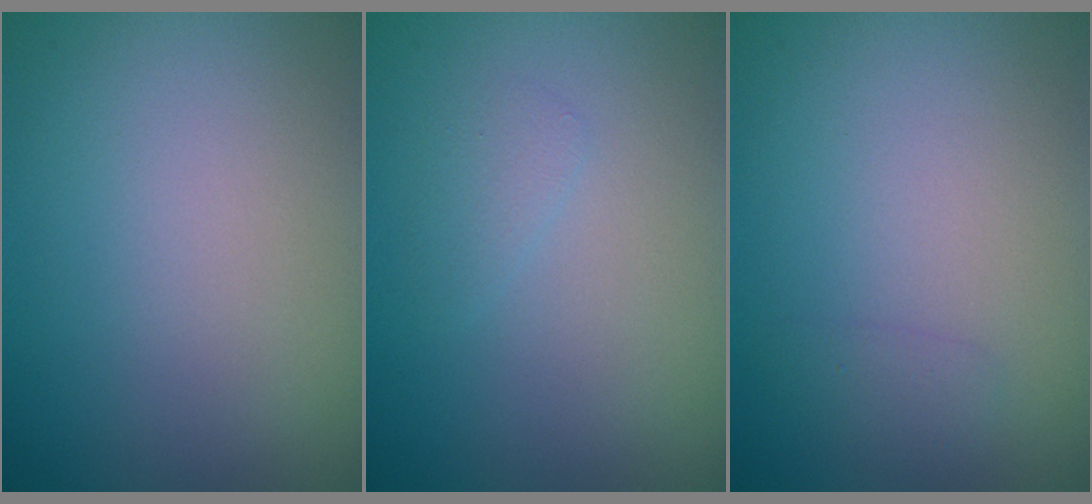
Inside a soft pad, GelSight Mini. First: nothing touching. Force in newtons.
{"total": 0.9, "press": 0.9, "slide": 0.0}
{"total": 0.9, "press": 0.9, "slide": 0.1}